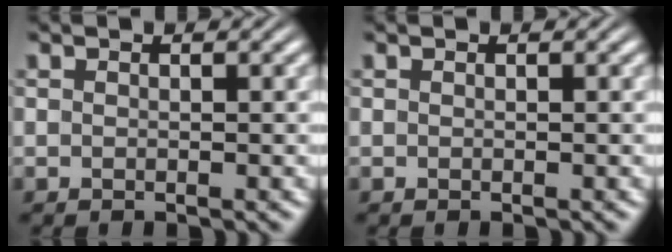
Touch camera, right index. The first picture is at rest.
{"total": 0.0}